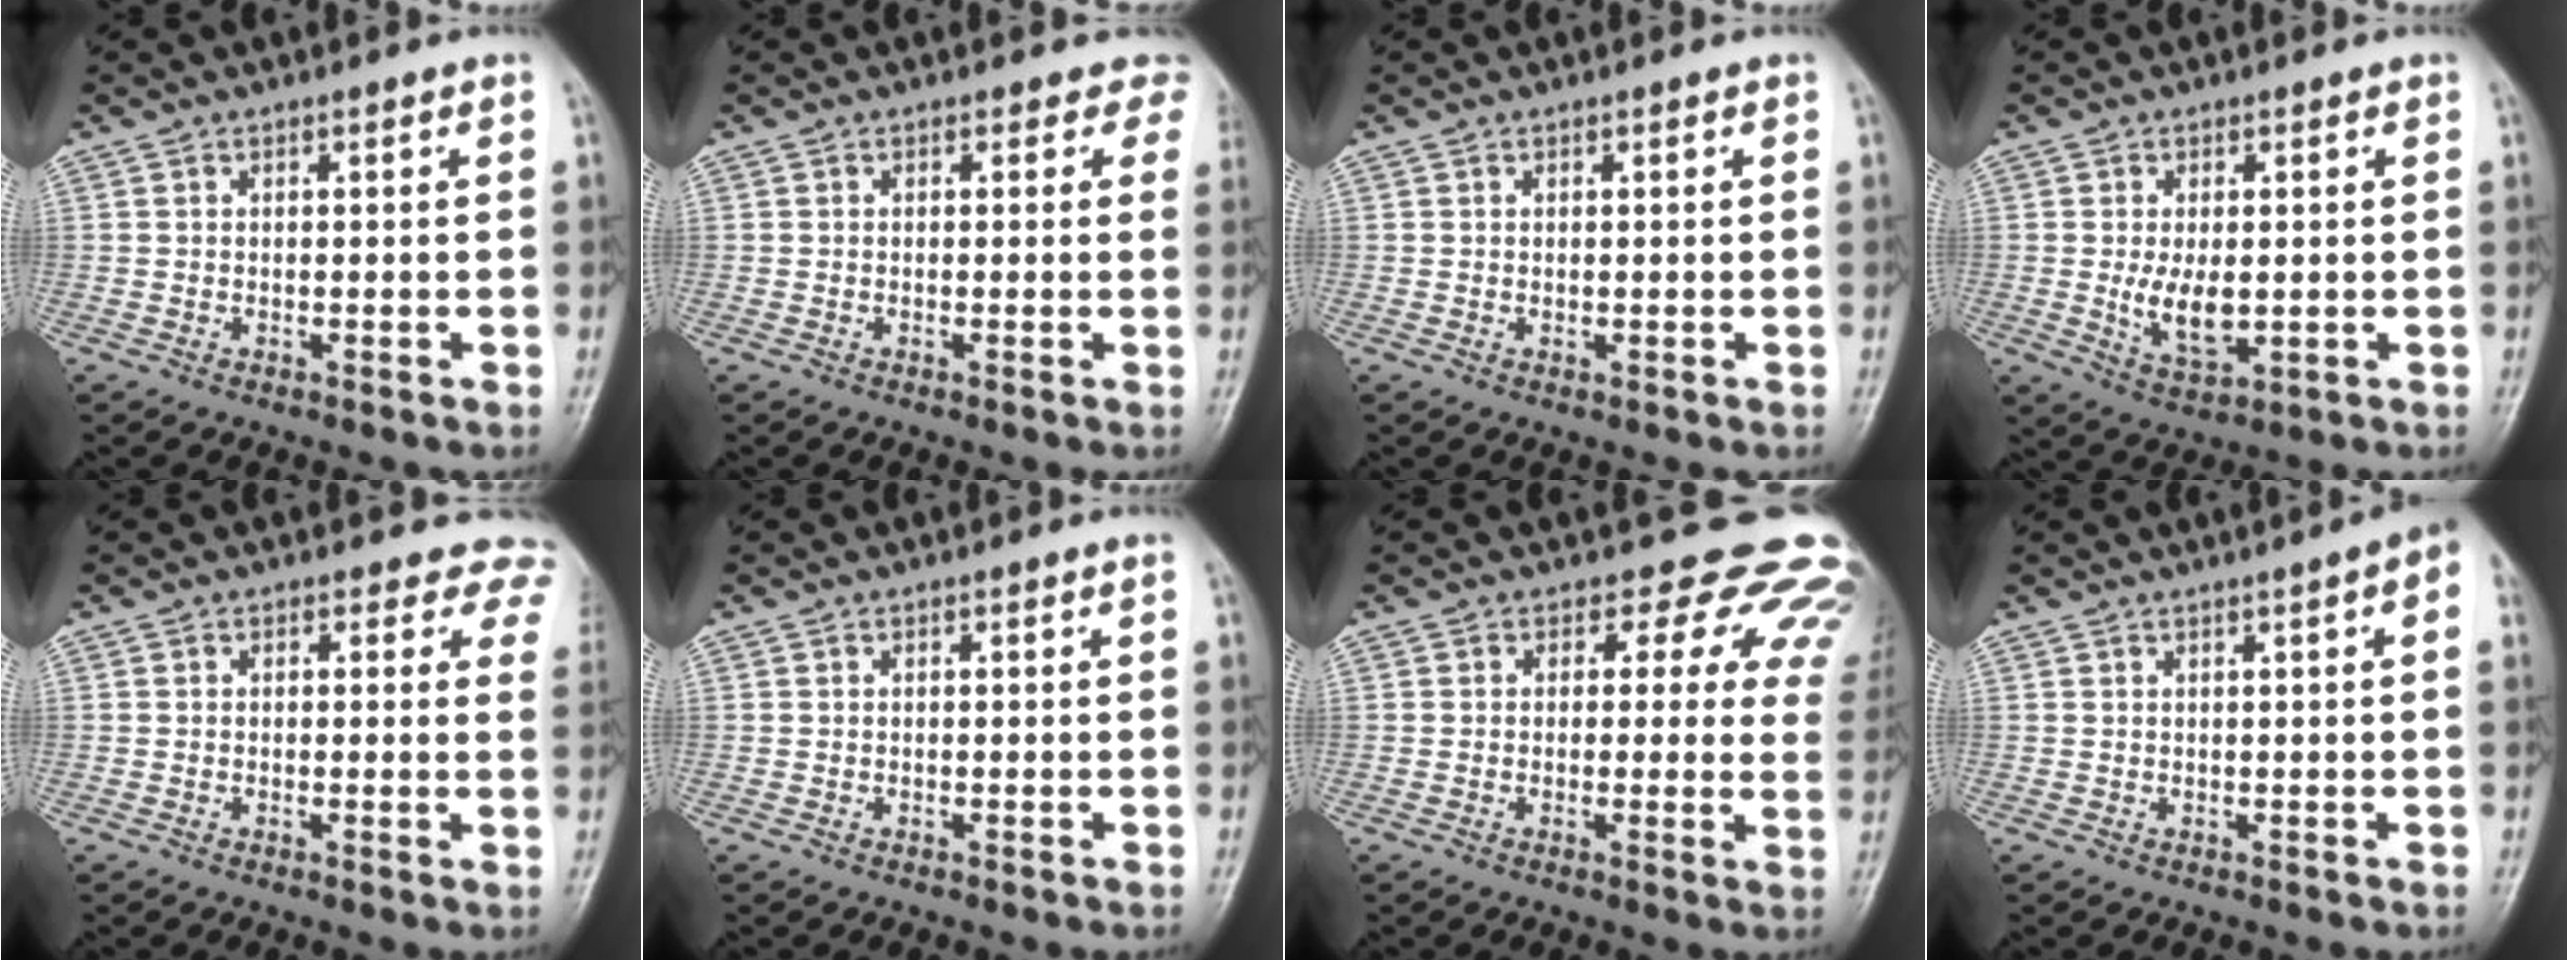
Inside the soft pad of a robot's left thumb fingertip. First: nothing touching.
{"total": 2.6, "force": [1.8, 1.8, 0.6], "torque": [0.023, -0.006, -0.004]}
{"total": 0.8, "force": [0.2, 0.4, 0.6], "torque": [-0.008, -0.001, 0.006]}
{"total": 6.7, "force": [-0.3, 3.7, 5.6], "torque": [-0.090, -0.015, 0.003]}
{"total": 5.1, "force": [4.0, 2.9, 1.0], "torque": [0.030, -0.011, 0.016]}
{"total": 0.0}
{"total": 12.1, "force": [9.0, 6.9, 4.3], "torque": [0.009, -0.037, 0.069]}
{"total": 4.3, "force": [1.6, 0.4, 3.9], "torque": [-0.051, 0.012, 0.017]}